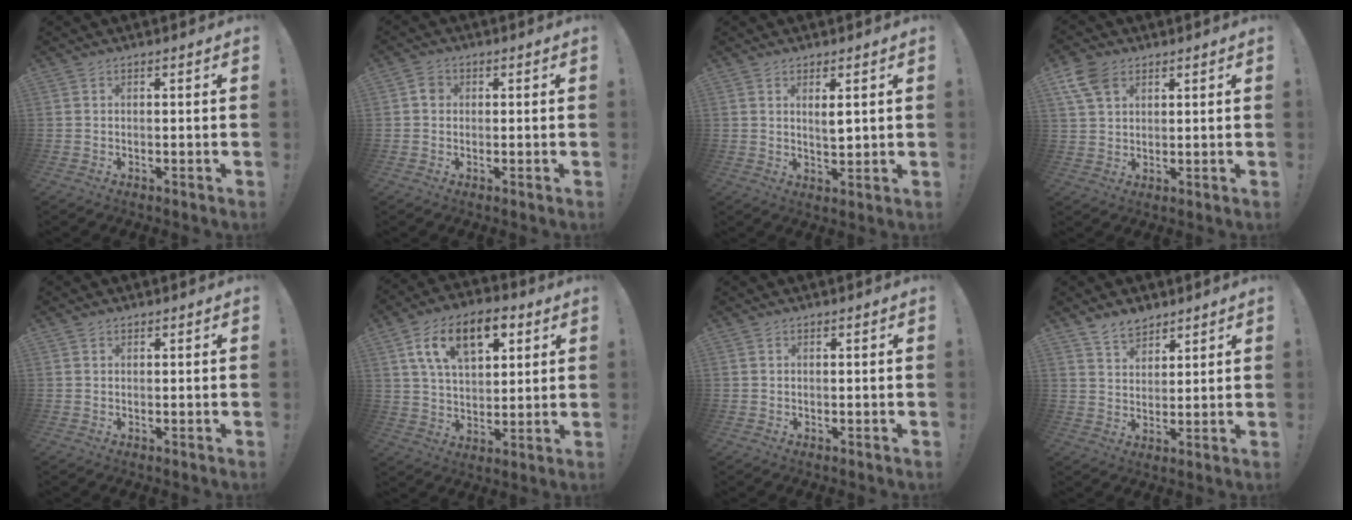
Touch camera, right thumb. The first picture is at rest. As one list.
[{"total": 3.0, "force": [0.1, 2.5, 1.6], "torque": [-0.016, 0.004, -0.001]}, {"total": 3.3, "force": [1.4, 1.1, 2.8], "torque": [-0.042, -0.011, 0.021]}, {"total": 8.1, "force": [4.2, 5.2, 4.6], "torque": [-0.089, -0.006, 0.082]}, {"total": 1.0, "force": [0.7, 0.6, 0.1], "torque": [0.006, -0.001, 0.012]}, {"total": 16.1, "force": [7.6, 9.1, 10.9], "torque": [-0.176, -0.013, 0.136]}, {"total": 1.3, "force": [0.6, 1.1, -0.1], "torque": [0.013, -0.009, 0.009]}, {"total": 7.0, "force": [5.7, 3.7, 1.5], "torque": [-0.030, -0.033, 0.110]}]